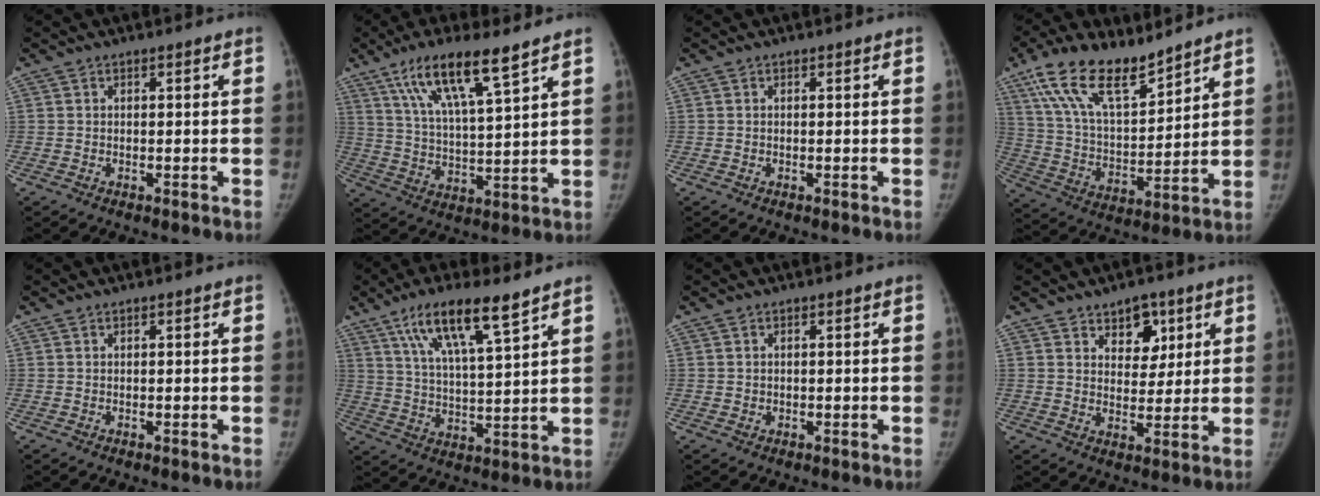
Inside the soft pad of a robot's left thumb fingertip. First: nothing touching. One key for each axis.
{"total": 13.6, "fx": 8.4, "fy": 2.4, "fz": 10.4, "tx": -0.185, "ty": -0.028, "tz": 0.161}
{"total": 0.0}
{"total": 16.7, "fx": 11.8, "fy": 6.4, "fz": 10.0, "tx": -0.154, "ty": -0.053, "tz": 0.230}
{"total": 0.0}
{"total": 13.4, "fx": 8.2, "fy": 2.6, "fz": 10.2, "tx": -0.176, "ty": -0.027, "tz": 0.152}
{"total": 0.6, "fx": 0.0, "fy": 0.6, "fz": 0.0, "tx": 0.007, "ty": 0.002, "tz": 0.001}
{"total": 7.3, "fx": 4.0, "fy": 4.8, "fz": 3.7, "tx": -0.017, "ty": -0.022, "tz": 0.062}